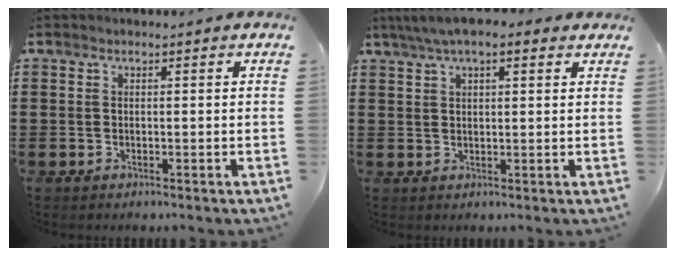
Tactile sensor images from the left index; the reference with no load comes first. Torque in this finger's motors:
{"motor_torque": [2.08, -0.07, 0.53, 0.07]}